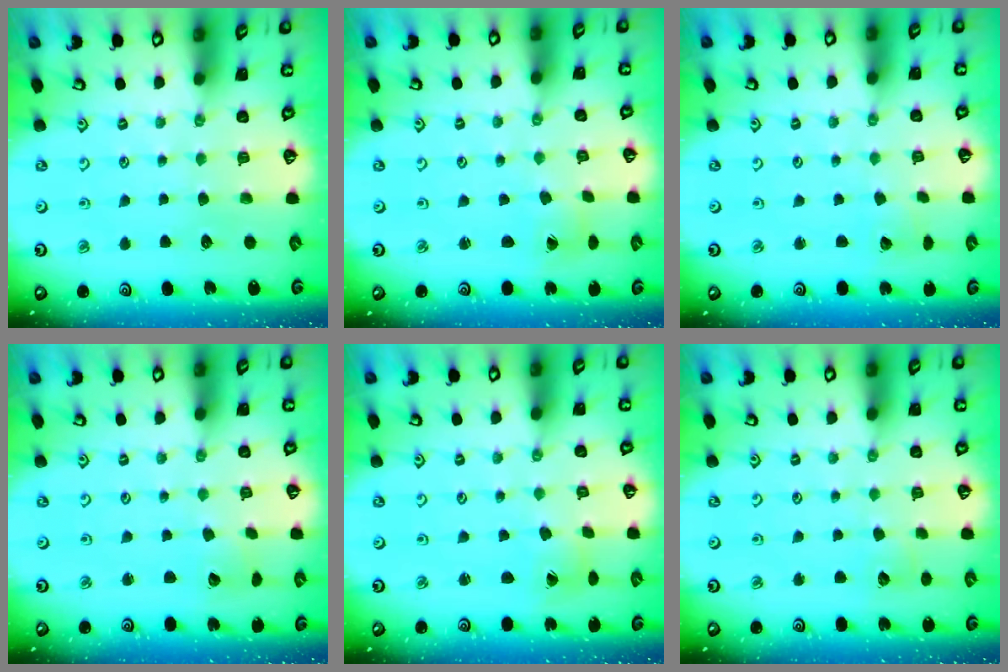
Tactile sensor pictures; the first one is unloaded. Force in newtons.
{"total": 0.5, "press": 0.5, "slide": 0.1}
{"total": 3.4, "press": 3.4, "slide": 0.5}
{"total": 2.9, "press": 2.9, "slide": 0.2}
{"total": 1.0, "press": 1.0, "slide": 0.1}
{"total": 4.3, "press": 4.3, "slide": 0.5}